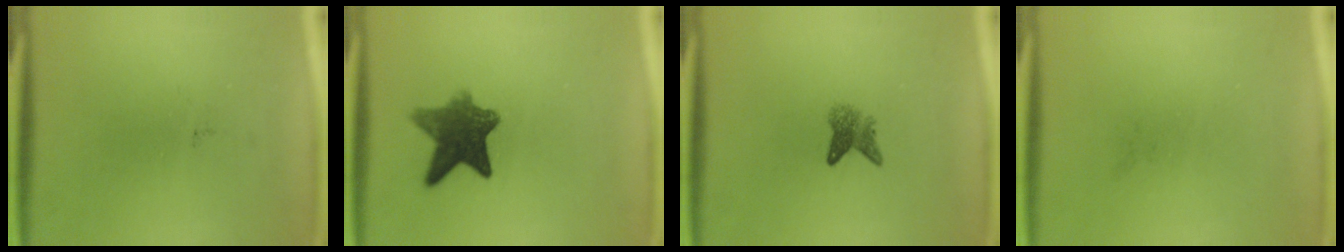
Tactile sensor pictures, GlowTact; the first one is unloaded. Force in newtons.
{"total": 8.2}
{"total": 2.6}
{"total": 0.0}